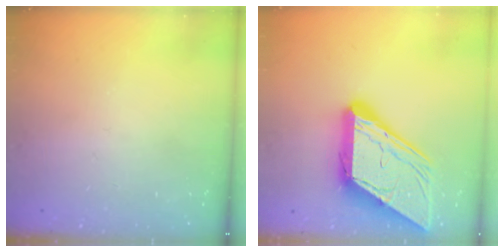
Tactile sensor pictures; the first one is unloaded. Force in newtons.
{"total": 23.4, "press": 23.3, "slide": 2.5}